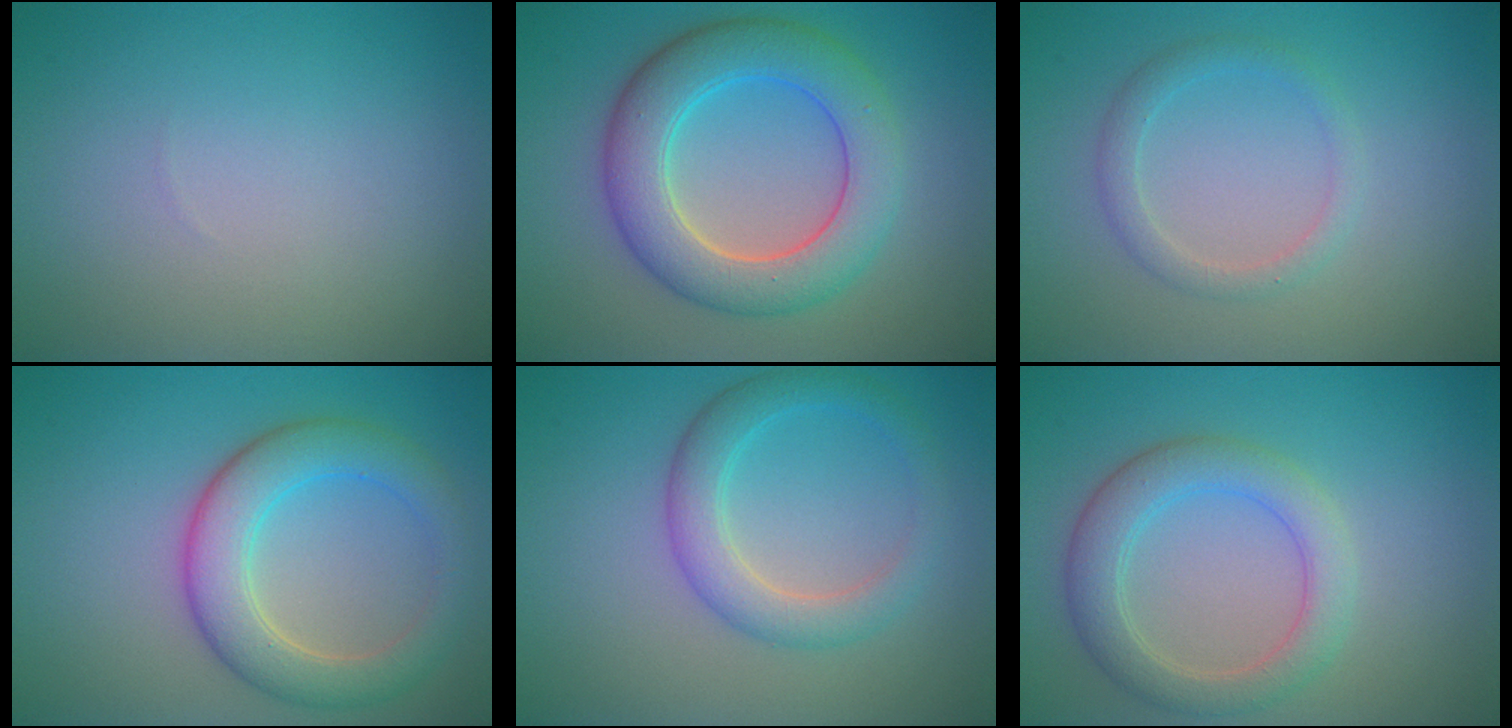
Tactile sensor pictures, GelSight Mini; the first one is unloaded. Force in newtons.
{"total": 7.3, "press": 7.3, "slide": 0.5}
{"total": 1.9, "press": 1.9, "slide": 0.1}
{"total": 5.7, "press": 5.7, "slide": 0.1}
{"total": 3.7, "press": 3.7, "slide": 0.3}
{"total": 4.1, "press": 4.1, "slide": 0.1}